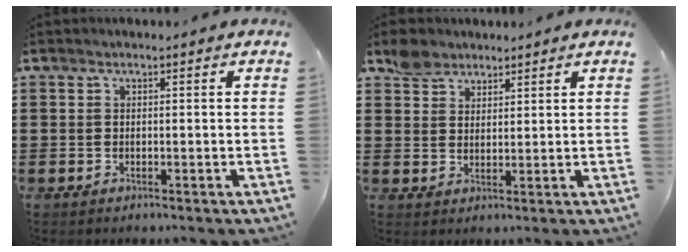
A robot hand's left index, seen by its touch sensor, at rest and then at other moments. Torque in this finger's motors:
{"motor_torque": [-1.08, 1.06, -0.37, -0.21]}